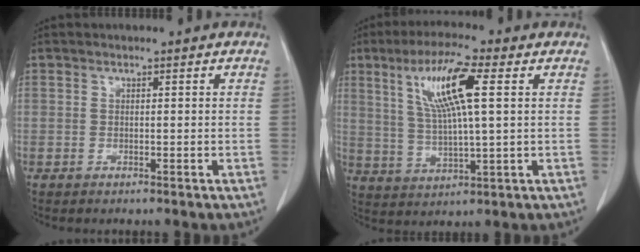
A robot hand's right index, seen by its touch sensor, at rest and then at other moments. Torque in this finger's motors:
{"motor_torque": [0.92, 0.09, 0.53, 0.19]}